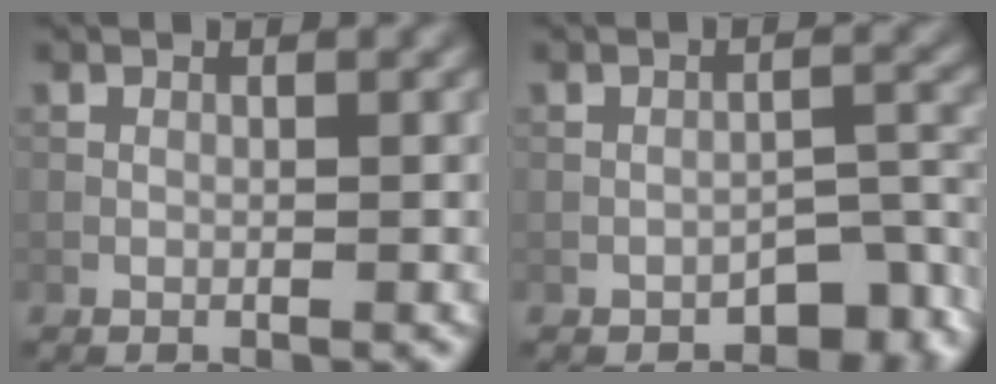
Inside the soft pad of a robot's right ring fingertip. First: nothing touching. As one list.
[{"total": 4.3, "force": [-3.0, 1.9, 2.4], "torque": [-0.022, 0.002, -0.039]}]